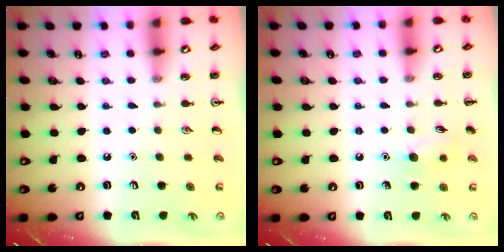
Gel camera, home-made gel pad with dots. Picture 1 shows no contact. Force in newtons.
{"total": 8.1, "press": 7.9, "slide": 1.8}